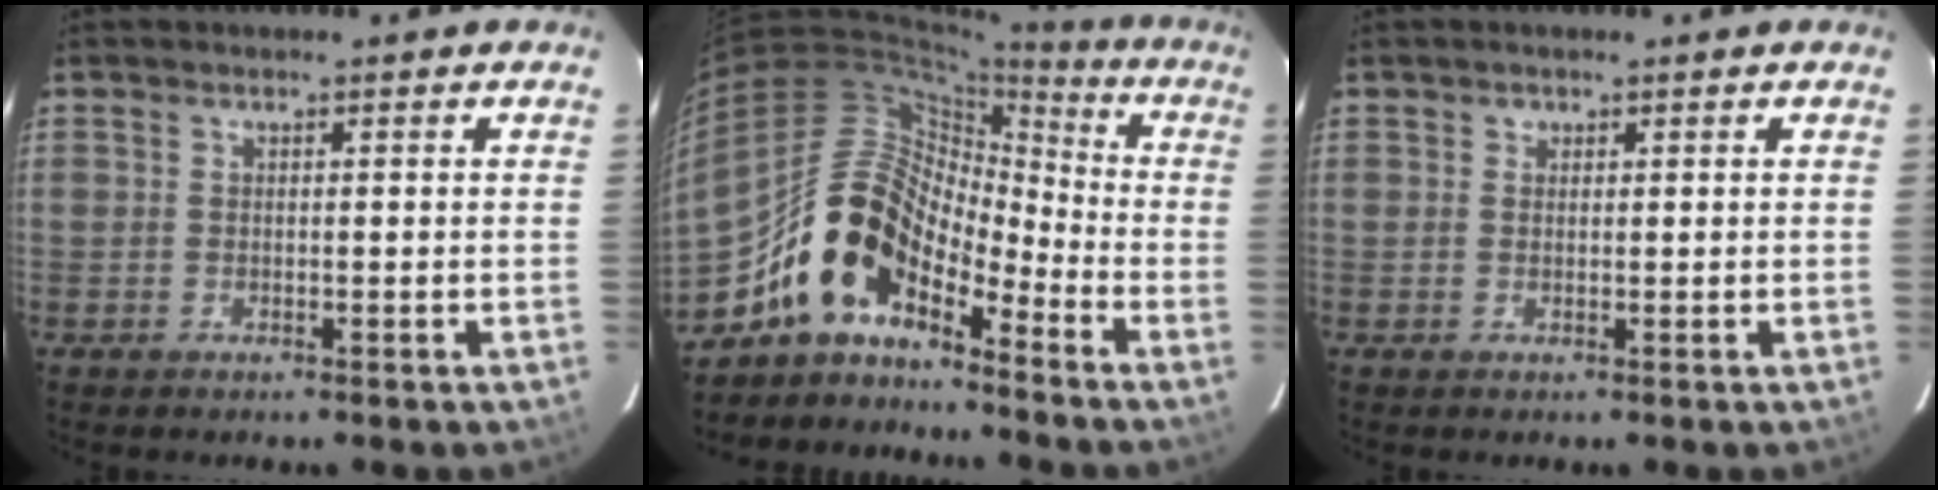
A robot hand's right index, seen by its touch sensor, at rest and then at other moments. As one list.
[{"total": 12.4, "force": [-9.2, 5.5, 6.2], "torque": [-0.109, 0.030, -0.186]}, {"total": 0.8, "force": [0.3, 0.7, 0.0], "torque": [0.004, 0.005, 0.003]}]